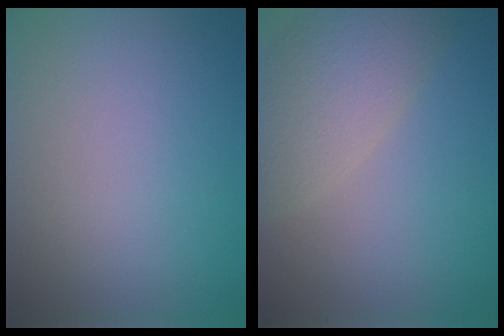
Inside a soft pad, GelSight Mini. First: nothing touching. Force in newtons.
{"total": 5.5, "press": 5.5, "slide": 0.5}